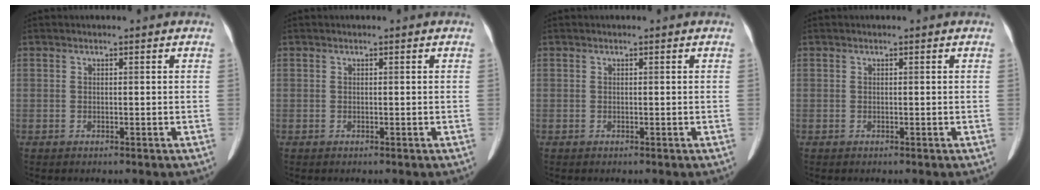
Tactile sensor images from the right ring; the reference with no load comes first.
{"total": 0.0}
{"total": 0.0}
{"total": 0.0}